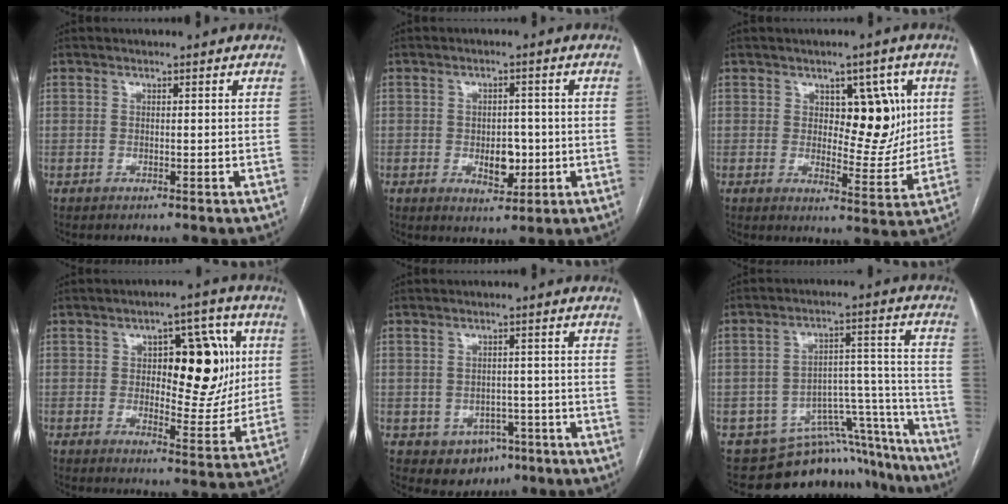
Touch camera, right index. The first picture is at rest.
{"total": 4.9, "force": [-0.9, 2.9, 3.9], "torque": [-0.051, 0.002, -0.004]}
{"total": 8.7, "force": [2.4, 4.4, 7.1], "torque": [-0.084, 0.010, 0.041]}
{"total": 13.5, "force": [2.8, 6.0, 11.8], "torque": [-0.147, 0.023, 0.047]}
{"total": 5.8, "force": [-3.0, 4.6, 2.1], "torque": [-0.020, 0.007, -0.030]}
{"total": 16.2, "force": [-14.2, 7.1, 3.1], "torque": [-0.012, 0.093, -0.184]}